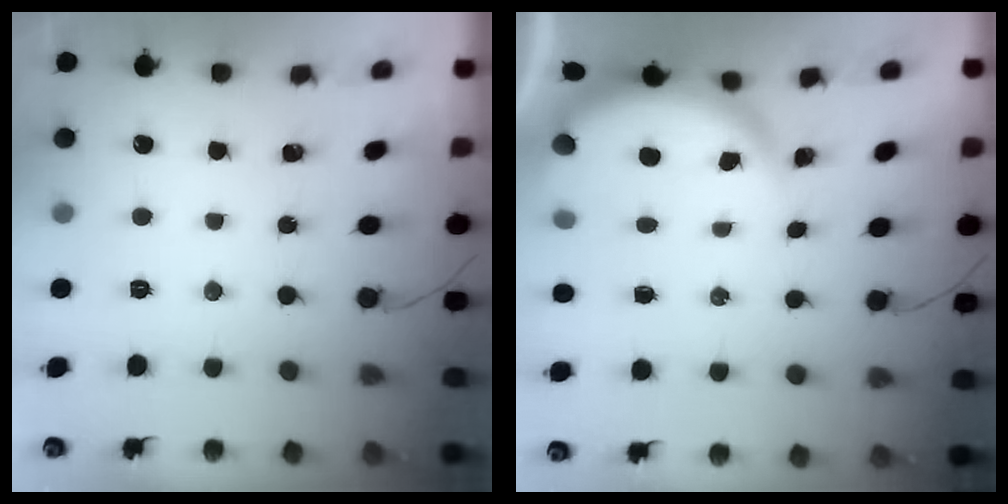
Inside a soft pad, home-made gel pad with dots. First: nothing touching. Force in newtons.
{"total": 3.8, "press": 3.8, "slide": 0.1}